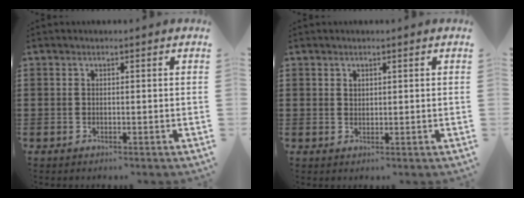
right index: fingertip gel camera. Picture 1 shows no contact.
{"total": 1.0, "force": [0.8, 0.6, 0.3], "torque": [-0.006, 0.002, 0.015]}